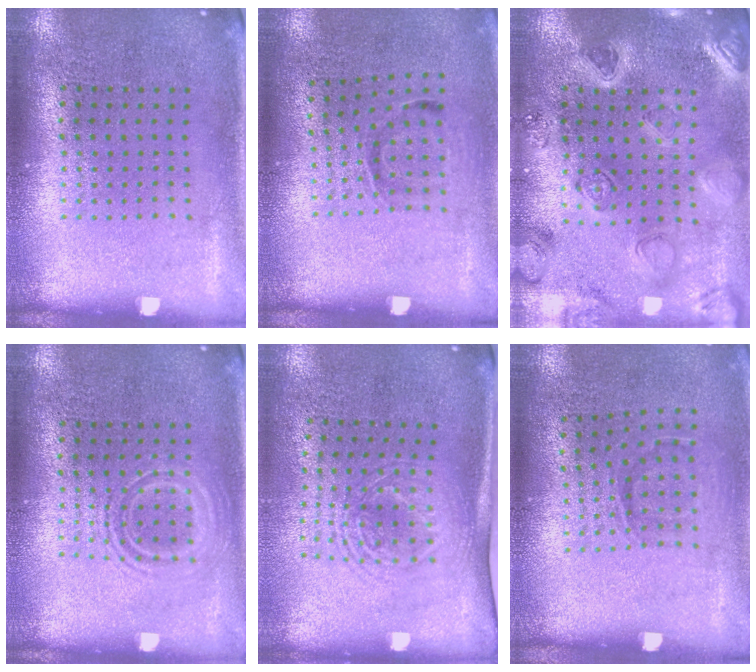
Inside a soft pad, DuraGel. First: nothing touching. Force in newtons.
{"total": 0.9, "press": 0.7, "slide": 0.6}
{"total": 2.3, "press": 2.3, "slide": 0.3}
{"total": 1.1, "press": 1.1, "slide": 0.3}
{"total": 1.7, "press": 1.3, "slide": 1.0}
{"total": 0.9, "press": 0.6, "slide": 0.7}